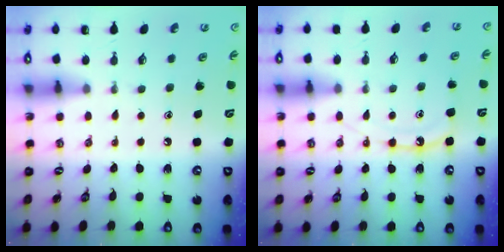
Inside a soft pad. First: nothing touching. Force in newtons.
{"total": 10.2, "press": 10.1, "slide": 0.5}